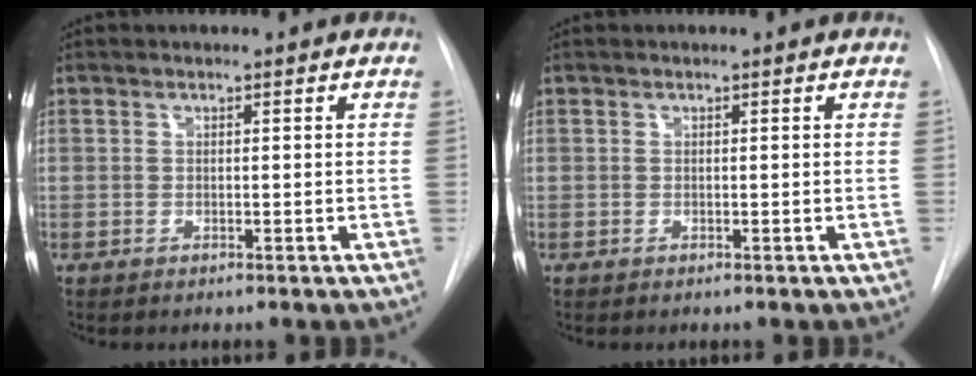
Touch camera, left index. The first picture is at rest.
{"total": 0.0}